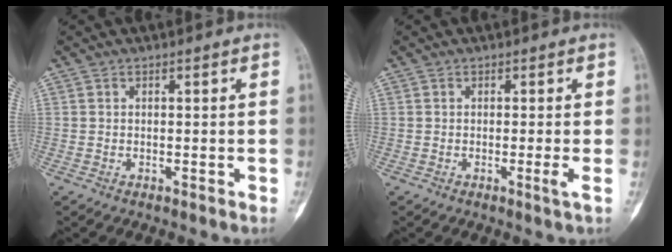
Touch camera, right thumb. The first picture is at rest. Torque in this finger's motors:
{"motor_torque": [-0.16, -0.30, 0.37, -0.12, 0.06]}